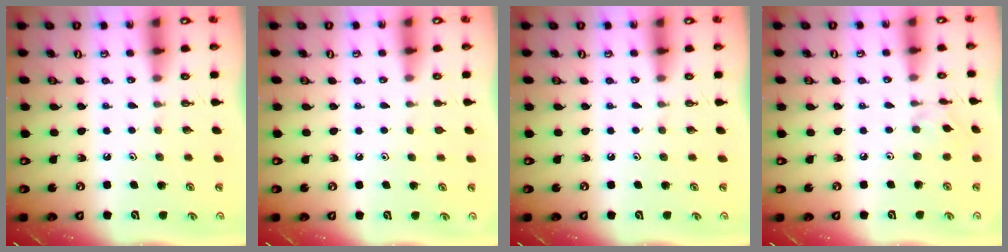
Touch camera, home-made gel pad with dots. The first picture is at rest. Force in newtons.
{"total": 0.6, "press": 0.6, "slide": 0.2}
{"total": 0.0}
{"total": 1.6, "press": 1.5, "slide": 0.4}